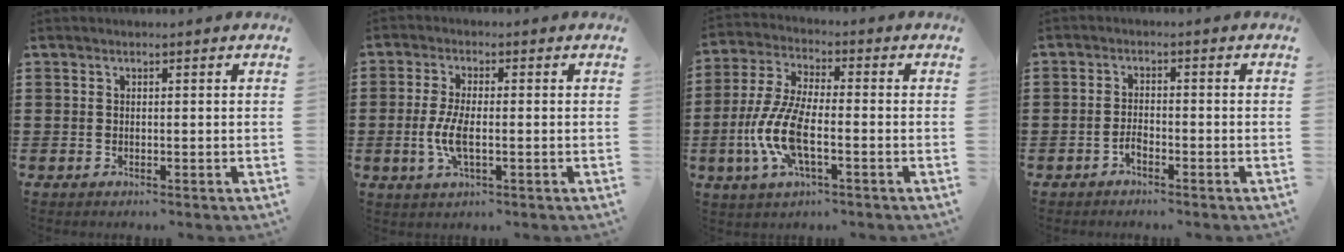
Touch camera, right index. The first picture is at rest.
{"total": 5.4, "force": [-1.0, 1.9, 4.9], "torque": [-0.119, -0.008, -0.027]}
{"total": 9.7, "force": [-2.9, 3.7, 8.4], "torque": [-0.202, -0.014, -0.059]}
{"total": 1.6, "force": [-1.3, 0.6, 0.6], "torque": [-0.015, 0.001, -0.026]}